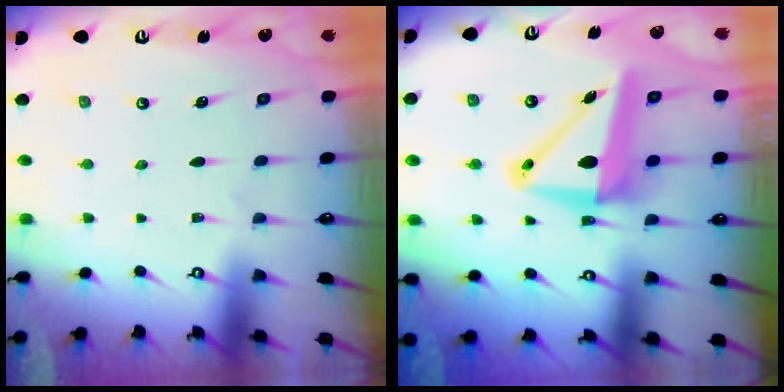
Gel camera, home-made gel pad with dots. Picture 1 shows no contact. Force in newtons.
{"total": 9.6, "press": 9.3, "slide": 2.1}